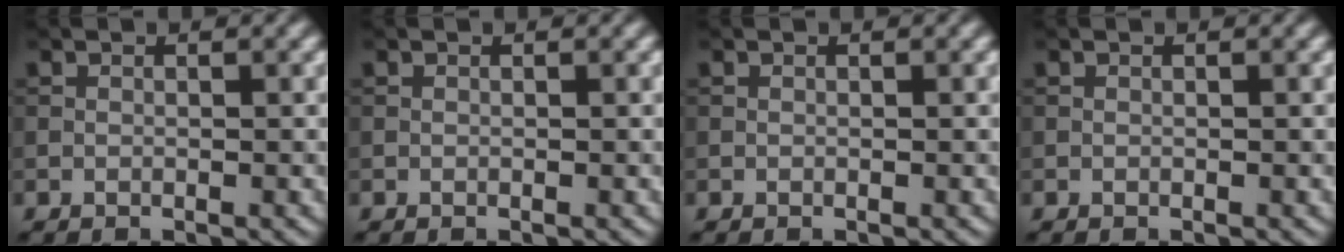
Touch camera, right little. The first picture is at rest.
{"total": 0.0}
{"total": 0.0}
{"total": 0.0}